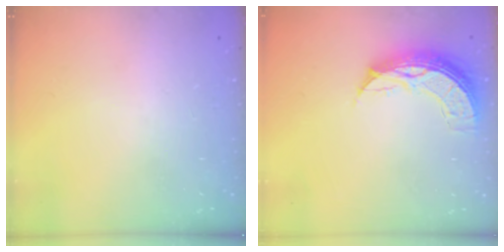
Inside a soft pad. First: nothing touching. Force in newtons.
{"total": 9.2, "press": 9.2, "slide": 0.7}